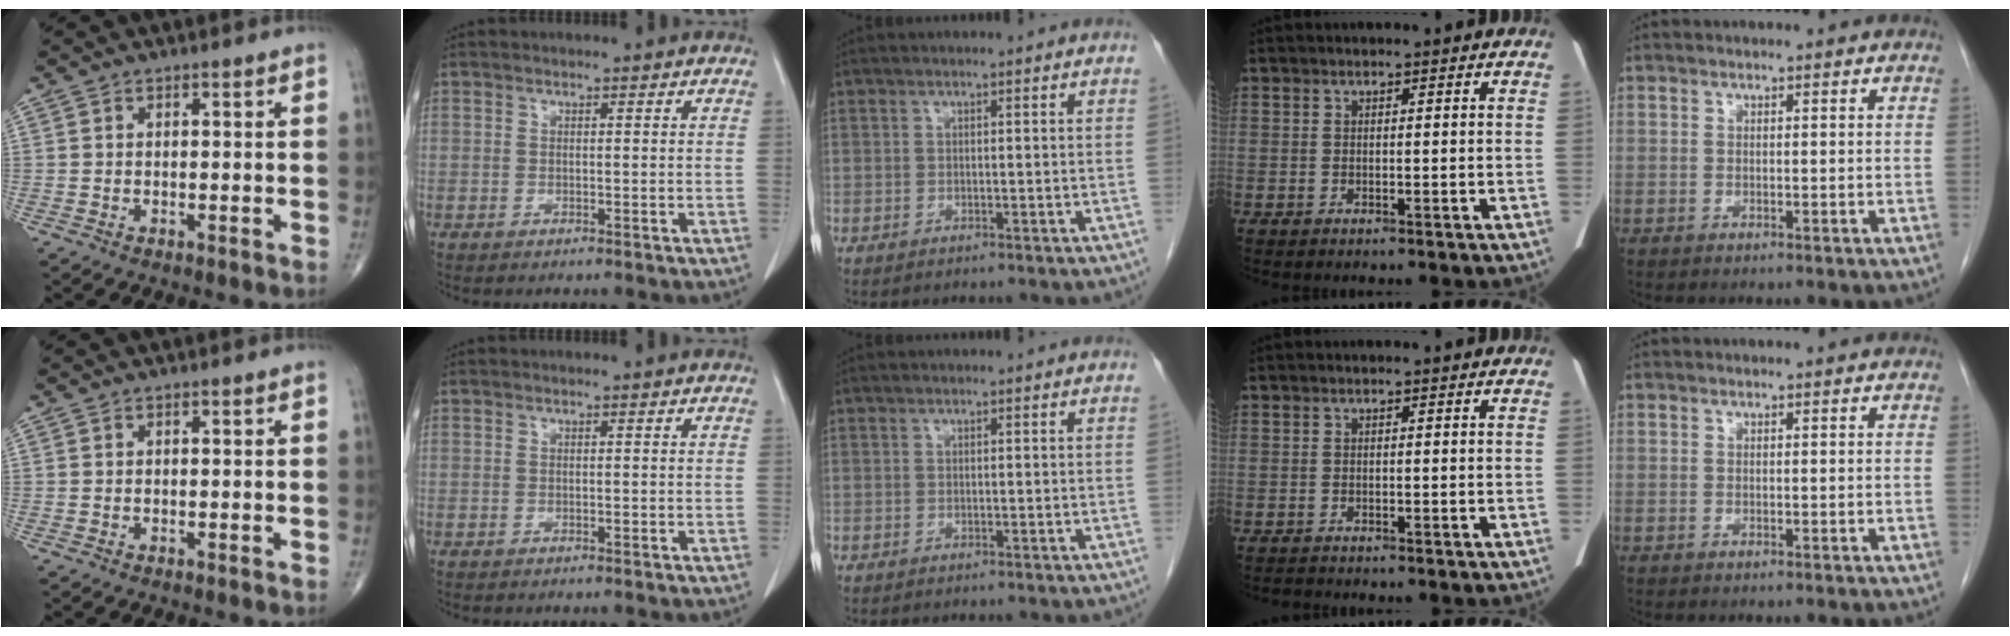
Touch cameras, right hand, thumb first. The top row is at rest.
{"ring": {"total": 0.6, "force": [-0.6, 0.1, 0.0], "torque": [-0.006, -0.003, -0.011]}}